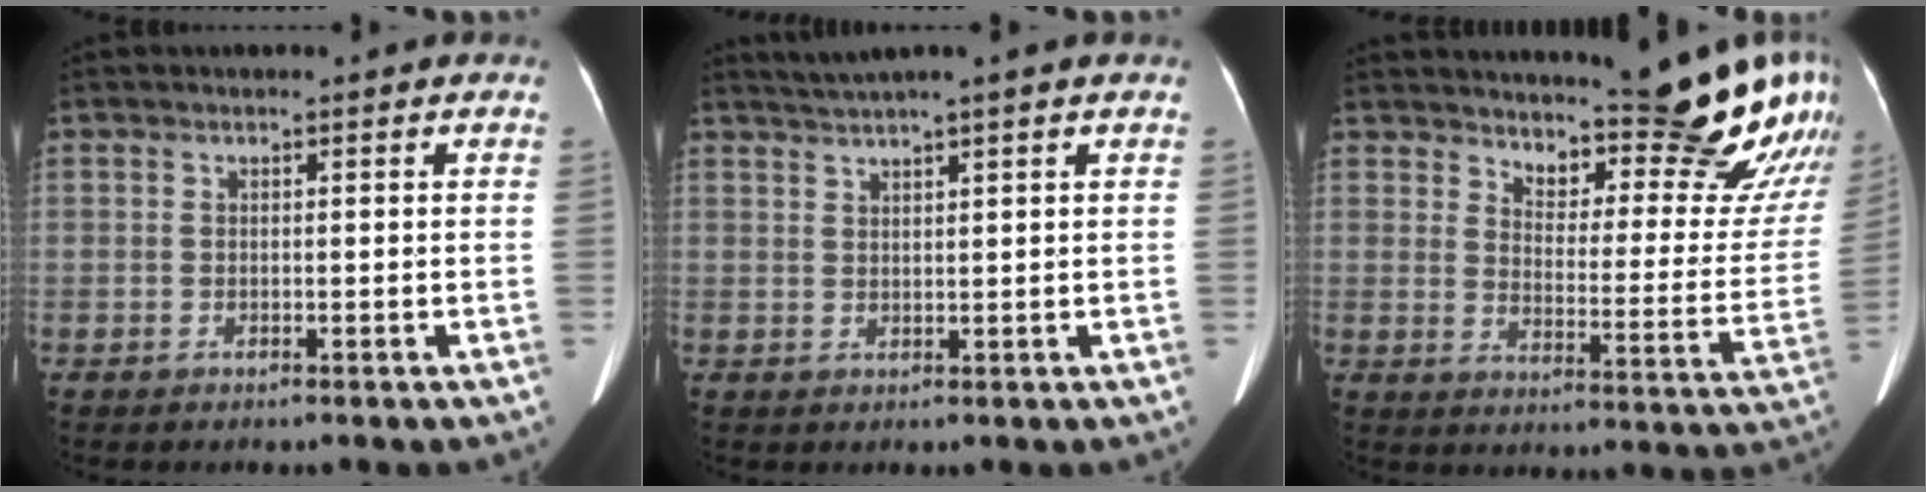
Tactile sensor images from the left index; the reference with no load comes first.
{"total": 4.1, "force": [3.3, -1.0, 2.2], "torque": [-0.044, 0.021, 0.063]}
{"total": 19.8, "force": [17.5, 4.2, 8.2], "torque": [-0.085, -0.071, 0.212]}